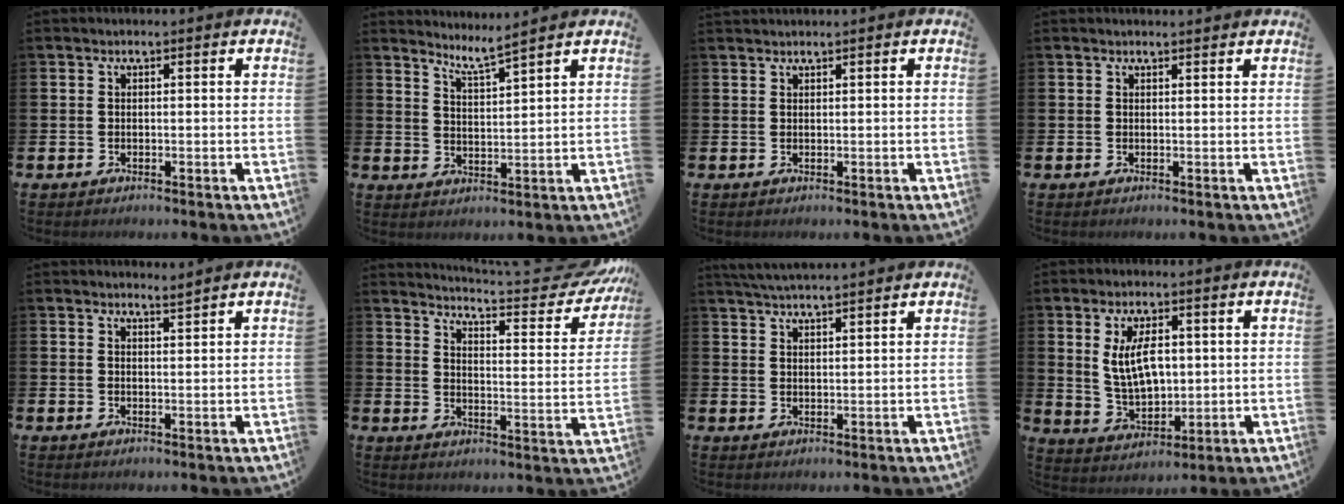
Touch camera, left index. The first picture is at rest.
{"total": 4.5, "force": [4.4, -0.5, 0.9], "torque": [-0.024, -0.030, 0.075]}
{"total": 0.7, "force": [0.7, -0.1, 0.0], "torque": [0.002, -0.002, 0.014]}
{"total": 0.8, "force": [0.8, -0.1, 0.1], "torque": [0.012, -0.005, 0.012]}
{"total": 2.2, "force": [2.2, -0.3, -0.1], "torque": [0.005, -0.012, 0.039]}
{"total": 5.6, "force": [5.2, 0.0, 2.2], "torque": [-0.049, -0.051, 0.080]}
{"total": 3.6, "force": [3.6, -0.3, 0.4], "torque": [-0.011, -0.013, 0.065]}
{"total": 6.6, "force": [2.2, 3.4, 5.3], "torque": [-0.086, -0.001, 0.033]}